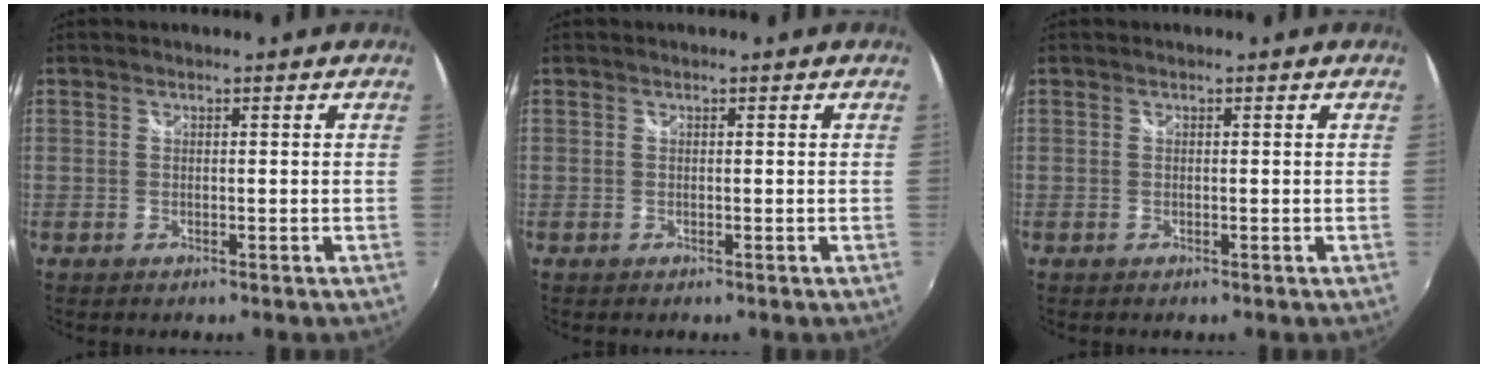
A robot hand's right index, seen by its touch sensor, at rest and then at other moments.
{"total": 0.0}
{"total": 0.0}